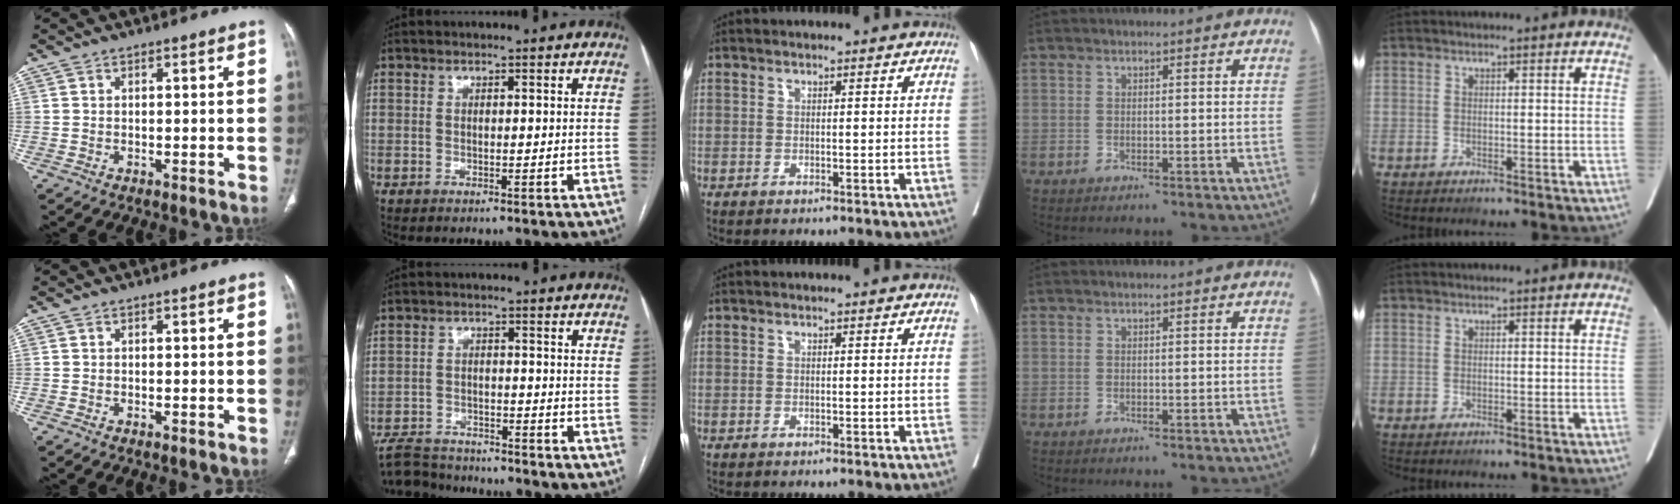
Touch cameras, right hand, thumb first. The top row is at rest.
{"index": {"total": 6.7, "force": [-6.5, 1.3, 0.7], "torque": [-0.015, -0.007, -0.114]}}